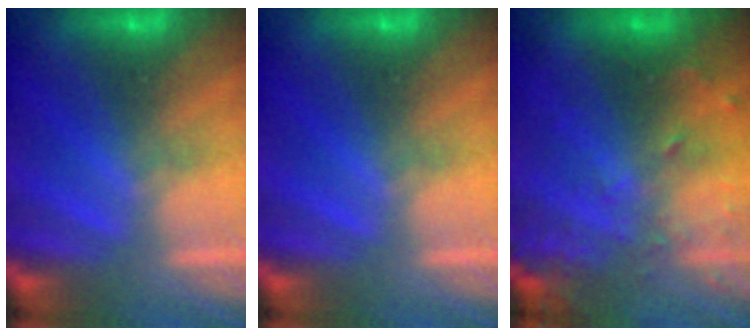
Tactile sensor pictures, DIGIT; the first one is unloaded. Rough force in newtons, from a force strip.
{"total": 0.0}
{"total": 7.7}